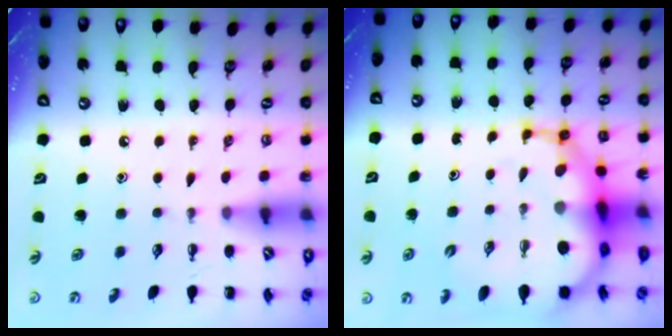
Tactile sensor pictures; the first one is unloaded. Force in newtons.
{"total": 14.3, "press": 13.8, "slide": 4.0}